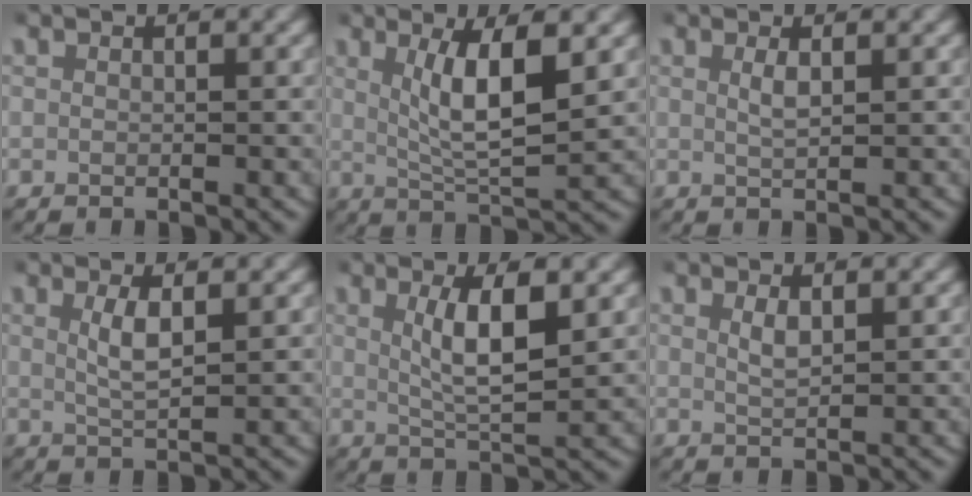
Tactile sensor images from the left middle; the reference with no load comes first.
{"total": 5.7, "force": [1.7, 1.3, 5.2], "torque": [-0.087, -0.007, 0.035]}
{"total": 1.3, "force": [0.6, 0.1, 1.2], "torque": [-0.027, -0.004, 0.013]}
{"total": 2.4, "force": [0.8, 0.2, 2.2], "torque": [-0.047, -0.004, 0.019]}
{"total": 4.5, "force": [1.1, 1.0, 4.2], "torque": [-0.073, -0.007, 0.025]}
{"total": 1.5, "force": [0.8, 0.3, 1.2], "torque": [-0.027, -0.006, 0.019]}